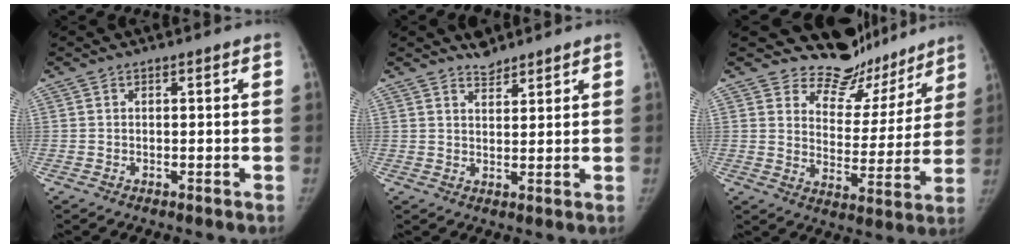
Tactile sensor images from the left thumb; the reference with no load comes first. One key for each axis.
{"total": 3.4, "fx": 3.1, "fy": 1.2, "fz": 0.6, "tx": 0.005, "ty": -0.022, "tz": 0.050}
{"total": 14.8, "fx": 13.4, "fy": 6.2, "fz": 1.3, "tx": 0.040, "ty": -0.112, "tz": 0.181}